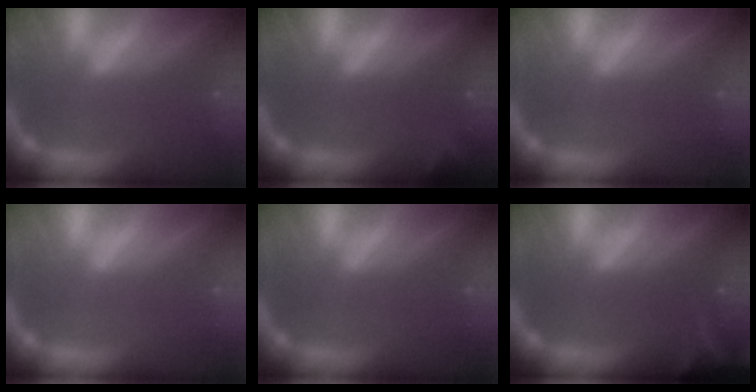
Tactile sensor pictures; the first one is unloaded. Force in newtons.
{"total": 2.4}
{"total": 0.0}
{"total": 0.0}
{"total": 0.0}
{"total": 6.0}